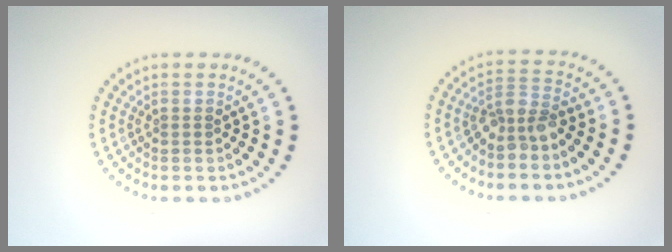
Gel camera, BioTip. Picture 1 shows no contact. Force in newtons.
{"total": 3.0, "press": 2.3, "slide": 1.9}